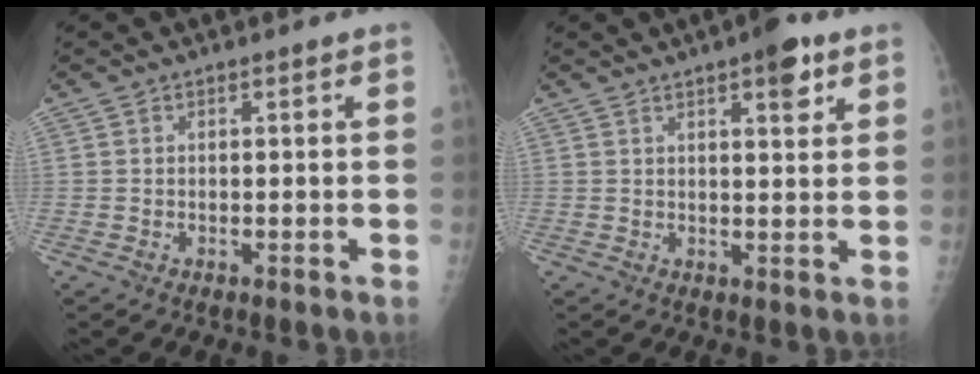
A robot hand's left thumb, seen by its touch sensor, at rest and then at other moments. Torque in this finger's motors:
{"motor_torque": [0.75, 0.75, 0.57, -0.19, 0.04]}